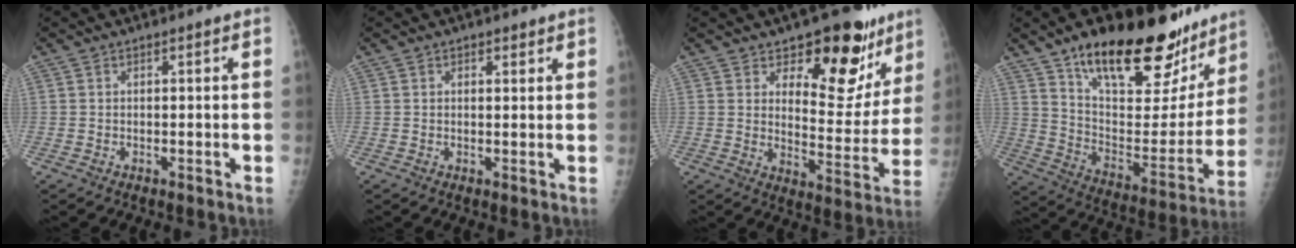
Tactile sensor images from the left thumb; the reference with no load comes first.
{"total": 1.5, "force": [1.0, 0.8, 0.7], "torque": [-0.001, -0.005, 0.011]}
{"total": 15.5, "force": [10.6, 7.7, 8.3], "torque": [-0.039, -0.073, 0.152]}
{"total": 30.3, "force": [20.4, 12.3, 18.7], "torque": [-0.239, -0.064, 0.319]}